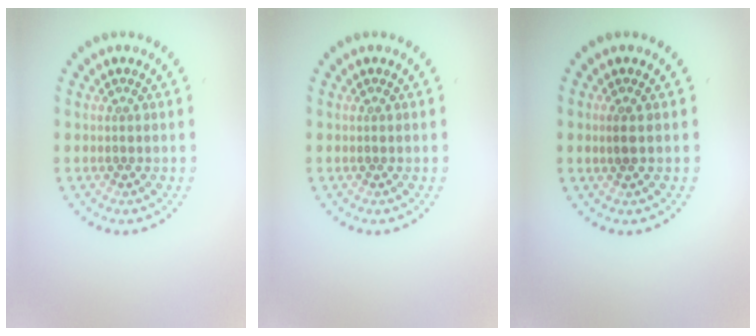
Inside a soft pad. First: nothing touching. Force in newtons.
{"total": 0.0}
{"total": 1.0, "press": 0.9, "slide": 0.4}